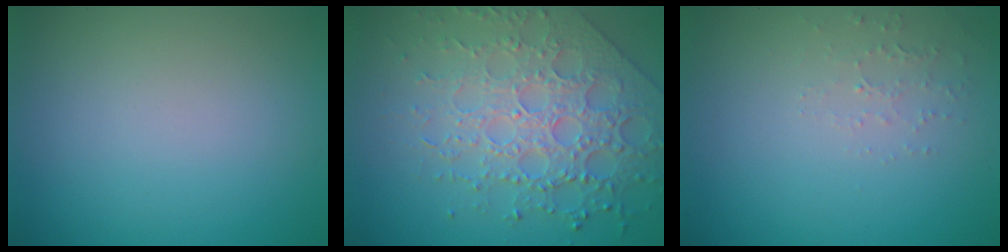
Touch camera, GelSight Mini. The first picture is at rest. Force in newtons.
{"total": 6.2, "press": 5.2, "slide": 3.3}
{"total": 1.3, "press": 1.3, "slide": 0.4}